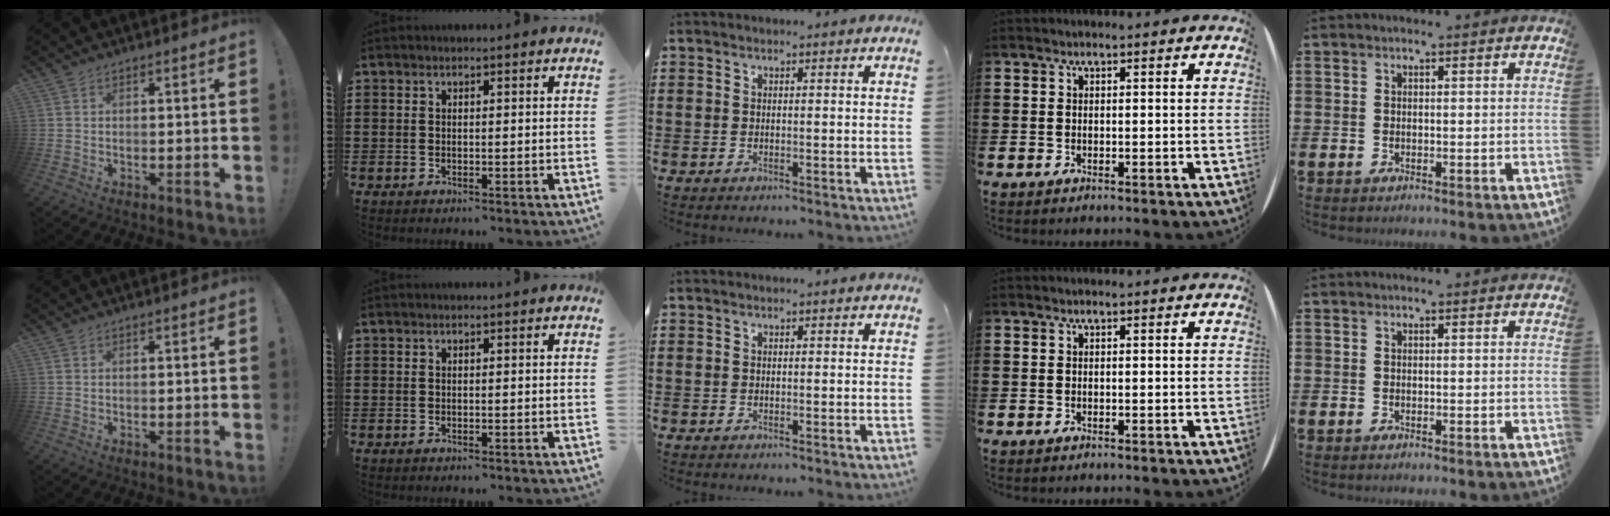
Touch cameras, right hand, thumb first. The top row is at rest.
{}